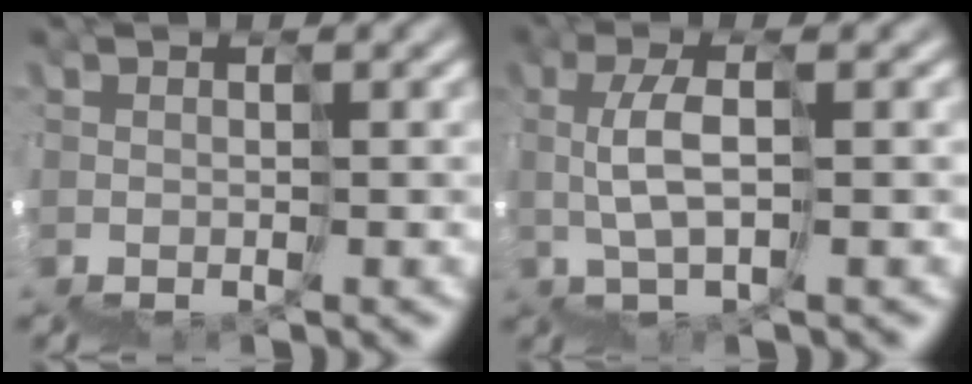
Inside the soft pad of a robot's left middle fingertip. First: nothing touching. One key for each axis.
{"total": 3.0, "fx": 2.5, "fy": -1.3, "fz": -0.7, "tx": 0.000, "ty": 0.044, "tz": 0.033}